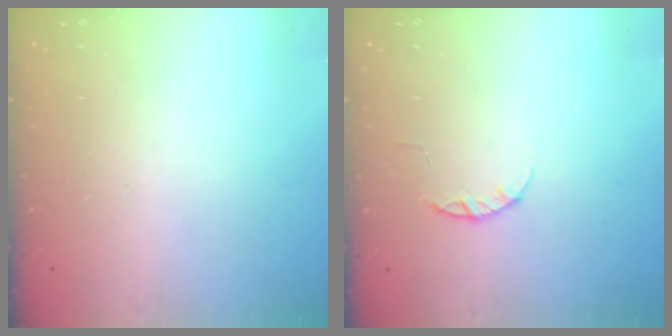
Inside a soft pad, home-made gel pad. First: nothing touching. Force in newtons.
{"total": 2.4, "press": 2.3, "slide": 0.4}